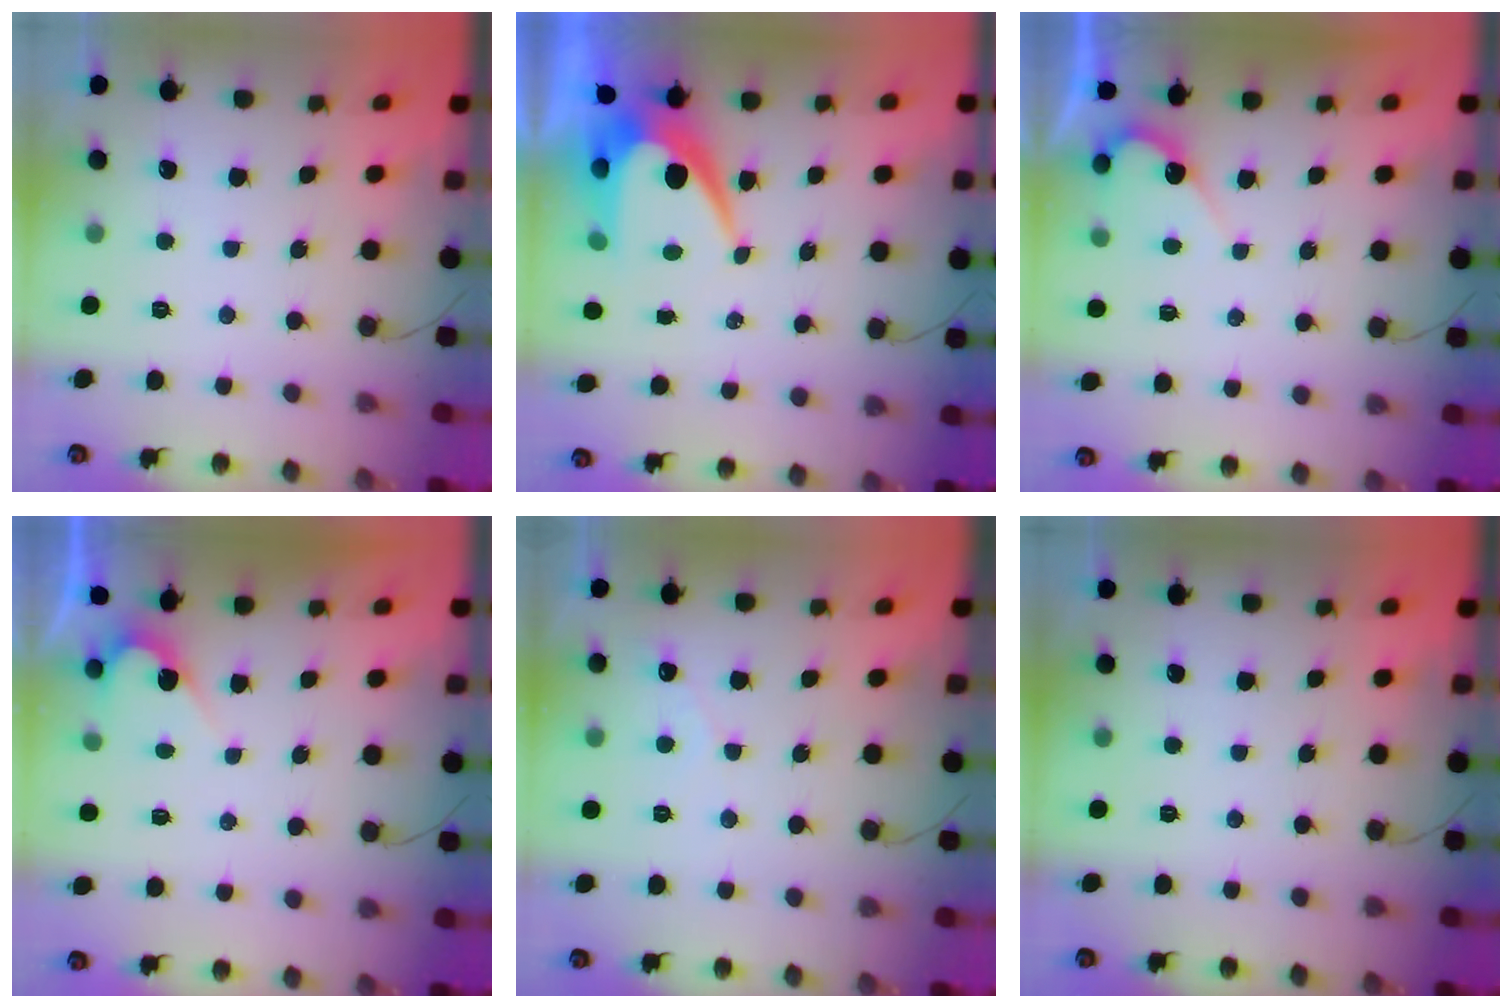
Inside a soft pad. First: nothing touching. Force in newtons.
{"total": 9.2, "press": 9.1, "slide": 0.6}
{"total": 4.5, "press": 4.5, "slide": 0.3}
{"total": 2.8, "press": 2.8, "slide": 0.2}
{"total": 1.6, "press": 1.6, "slide": 0.1}
{"total": 0.0}